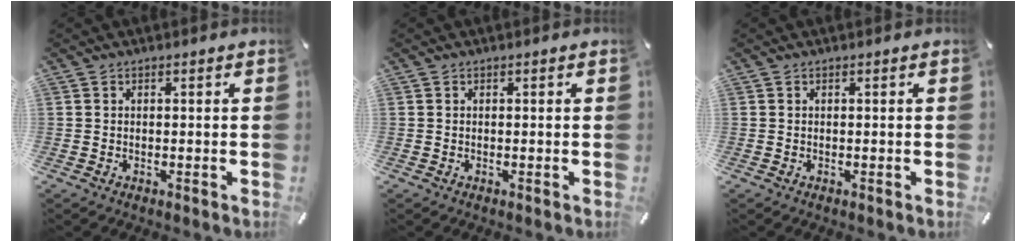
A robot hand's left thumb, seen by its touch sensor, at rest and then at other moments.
{"total": 0.0}
{"total": 0.0}